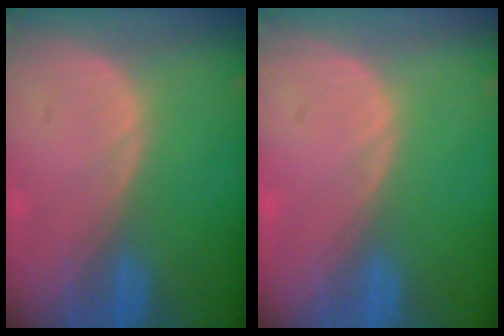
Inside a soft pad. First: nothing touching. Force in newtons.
{"total": 0.0}